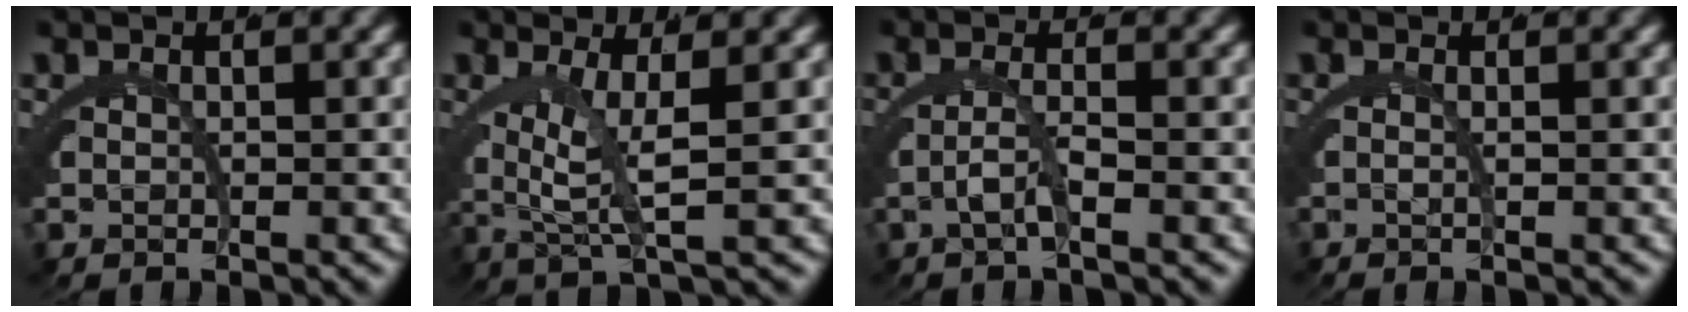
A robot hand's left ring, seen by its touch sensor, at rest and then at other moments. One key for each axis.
{"total": 3.6, "fx": 0.6, "fy": -0.3, "fz": 3.6, "tx": -0.052, "ty": 0.001, "tz": 0.012}
{"total": 2.1, "fx": -1.1, "fy": -1.6, "fz": 0.6, "tx": 0.004, "ty": 0.009, "tz": -0.026}
{"total": 1.5, "fx": -0.2, "fy": -1.4, "fz": -0.4, "tx": 0.023, "ty": 0.009, "tz": -0.006}